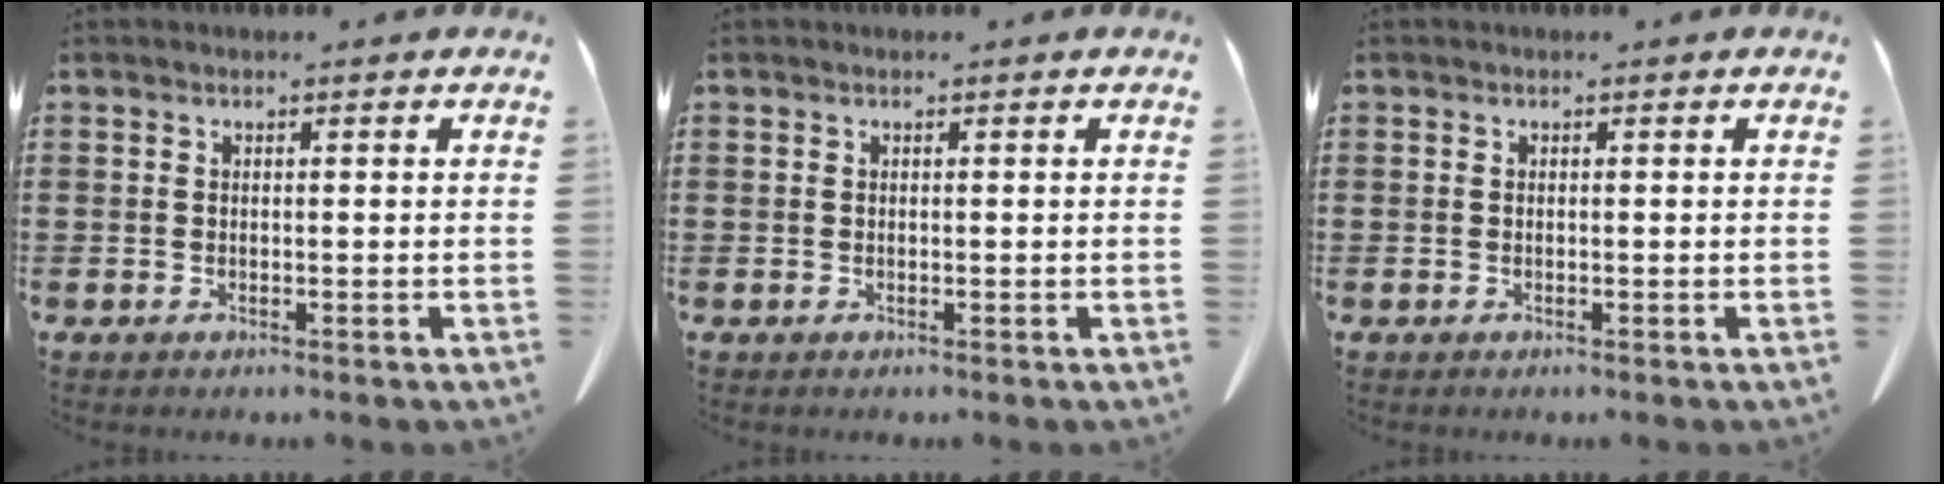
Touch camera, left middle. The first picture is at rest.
{"total": 0.0}
{"total": 0.0}